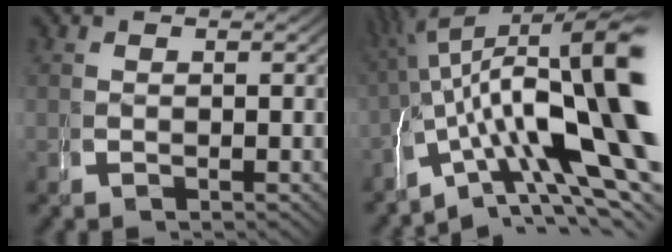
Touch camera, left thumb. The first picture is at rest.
{"total": 18.0, "force": [-0.6, 10.2, 14.7], "torque": [-0.213, -0.030, 0.006]}